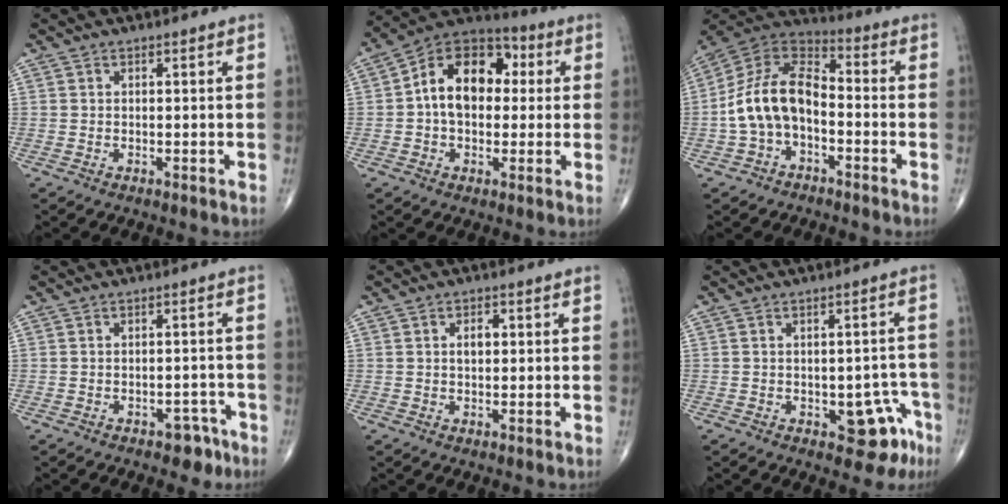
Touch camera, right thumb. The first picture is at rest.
{"total": 14.8, "force": [1.5, 10.1, 10.8], "torque": [-0.141, 0.034, 0.010]}
{"total": 14.1, "force": [-2.9, 8.7, 10.7], "torque": [-0.196, 0.049, -0.065]}
{"total": 4.0, "force": [-2.6, 2.4, 1.9], "torque": [-0.008, 0.021, -0.030]}
{"total": 3.0, "force": [0.4, 1.8, 2.3], "torque": [-0.033, 0.006, 0.006]}
{"total": 7.7, "force": [-3.5, 4.2, 5.4], "torque": [-0.030, 0.027, -0.037]}